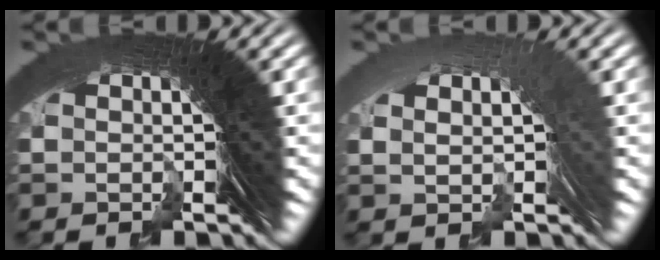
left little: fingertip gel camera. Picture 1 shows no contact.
{"total": 1.2, "force": [0.5, -0.2, 1.1], "torque": [-0.008, 0.018, 0.014]}